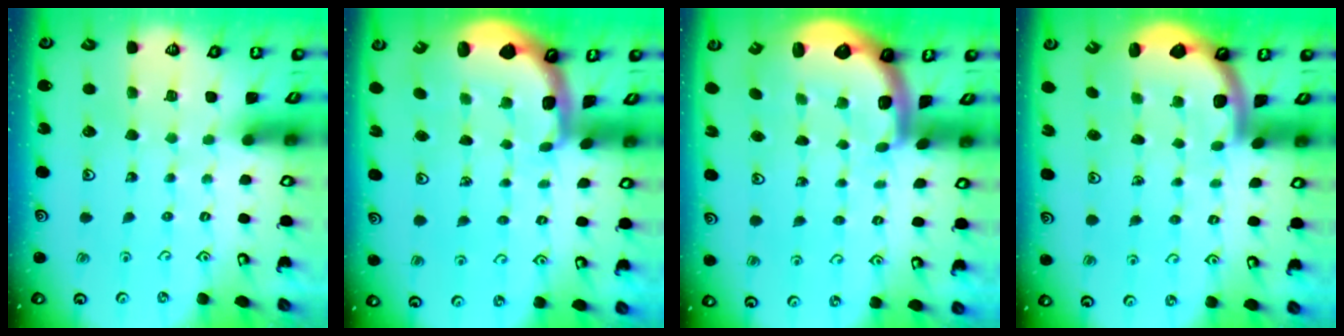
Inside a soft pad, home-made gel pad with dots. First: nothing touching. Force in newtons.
{"total": 2.7, "press": 2.2, "slide": 1.5}
{"total": 2.8, "press": 2.4, "slide": 1.4}
{"total": 2.4, "press": 2.4, "slide": 0.3}